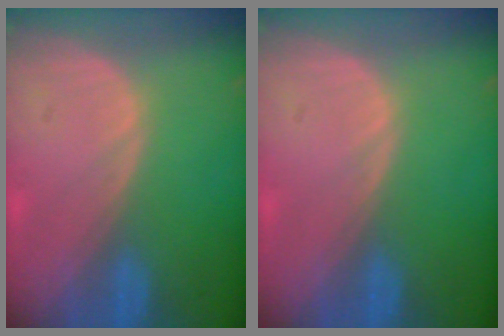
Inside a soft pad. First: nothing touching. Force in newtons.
{"total": 0.0}